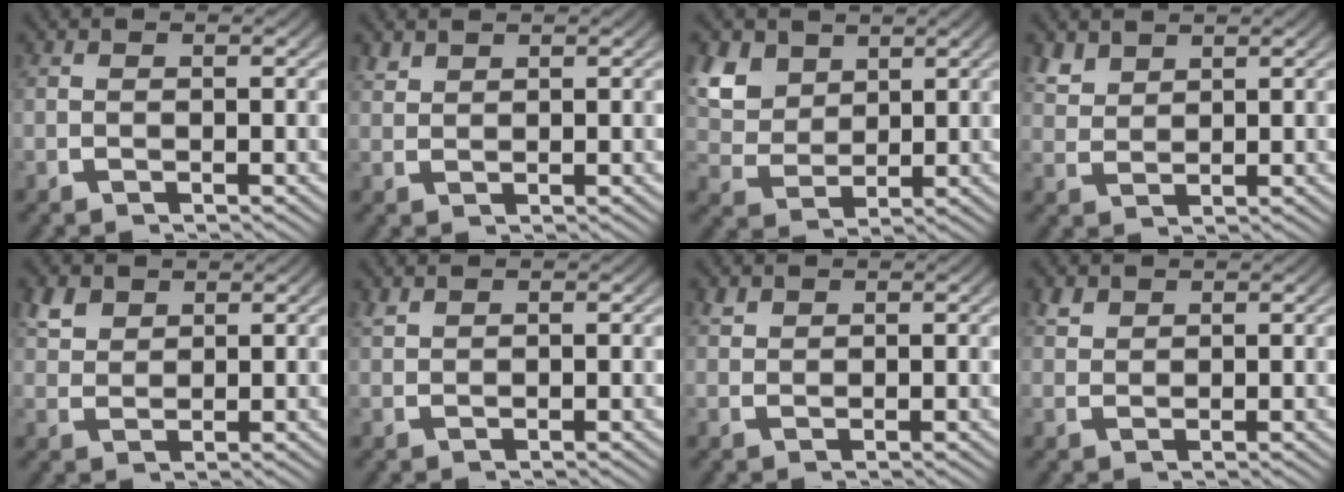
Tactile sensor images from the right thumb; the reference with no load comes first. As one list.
[{"total": 1.4, "force": [1.3, 0.2, 0.2], "torque": [0.001, 0.003, 0.031]}, {"total": 7.1, "force": [2.5, 5.3, 4.0], "torque": [-0.111, -0.021, 0.058]}, {"total": 2.6, "force": [2.2, 1.1, 0.9], "torque": [-0.022, 0.000, 0.050]}, {"total": 2.9, "force": [2.2, 1.4, 1.1], "torque": [-0.024, 0.000, 0.048]}, {"total": 1.1, "force": [1.0, 0.1, 0.2], "torque": [-0.004, 0.004, 0.025]}, {"total": 1.3, "force": [1.1, 0.5, 0.3], "torque": [-0.004, 0.001, 0.028]}, {"total": 1.6, "force": [1.4, 0.7, 0.4], "torque": [-0.006, 0.000, 0.033]}]